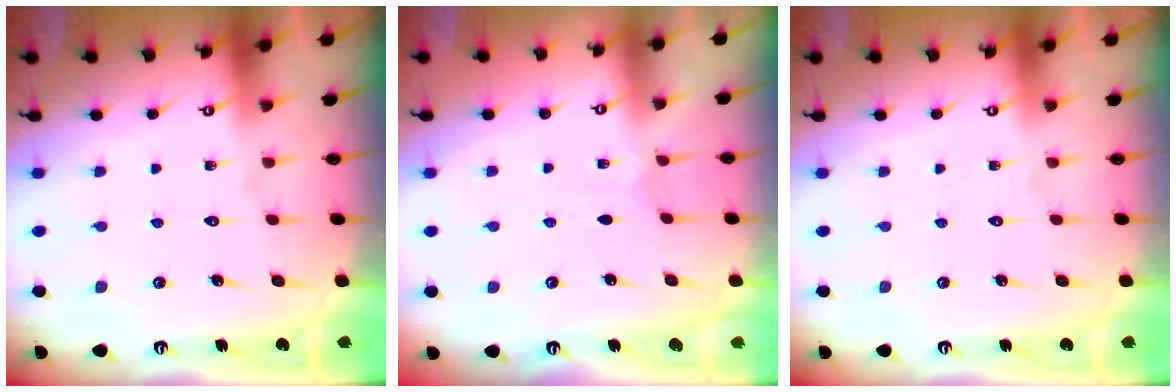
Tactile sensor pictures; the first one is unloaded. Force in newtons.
{"total": 1.7, "press": 1.7, "slide": 0.4}
{"total": 0.0}